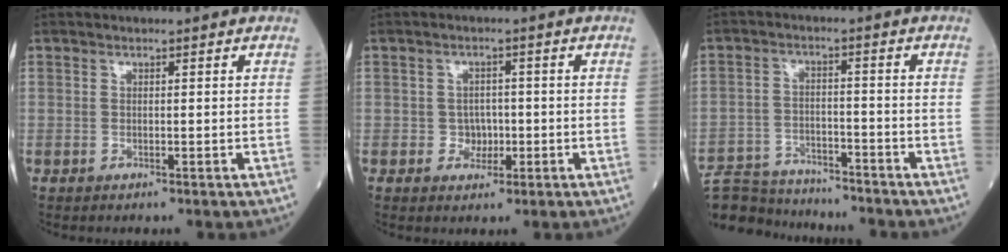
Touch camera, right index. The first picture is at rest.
{"total": 2.8, "force": [-0.6, 2.5, 1.1], "torque": [-0.004, 0.008, -0.006]}
{"total": 13.4, "force": [-12.8, 3.1, 2.8], "torque": [-0.056, 0.013, -0.199]}